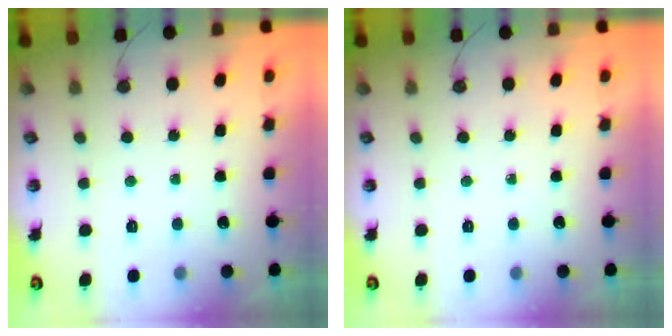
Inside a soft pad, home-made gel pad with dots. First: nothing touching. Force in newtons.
{"total": 0.0}